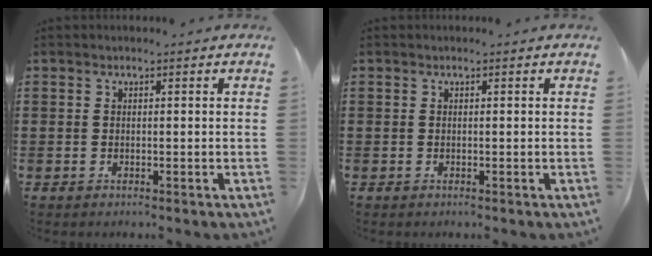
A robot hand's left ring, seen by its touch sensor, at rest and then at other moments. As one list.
[{"total": 0.0}]